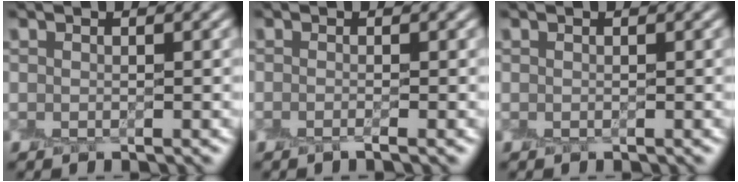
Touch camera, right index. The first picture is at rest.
{"total": 0.5, "force": [-0.2, -0.4, 0.3], "torque": [-0.005, -0.008, -0.007]}
{"total": 0.0}